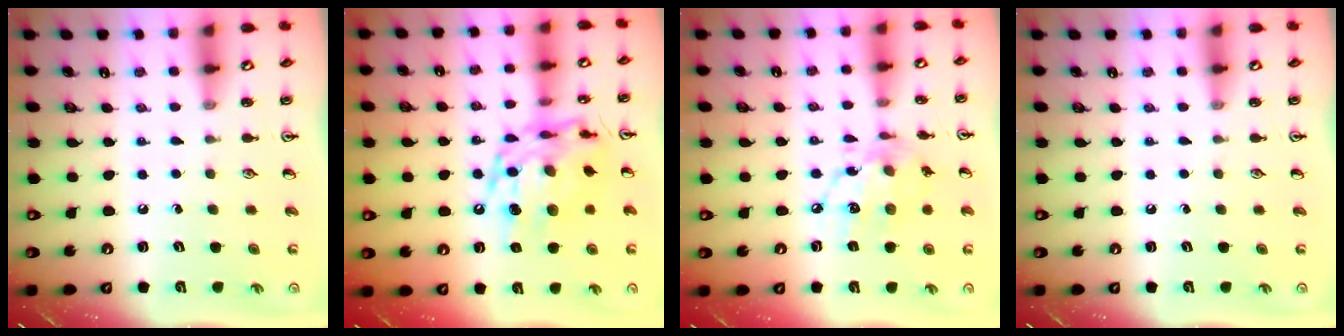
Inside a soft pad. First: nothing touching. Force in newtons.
{"total": 15.2, "press": 15.1, "slide": 1.2}
{"total": 13.6, "press": 13.6, "slide": 1.0}
{"total": 0.0}